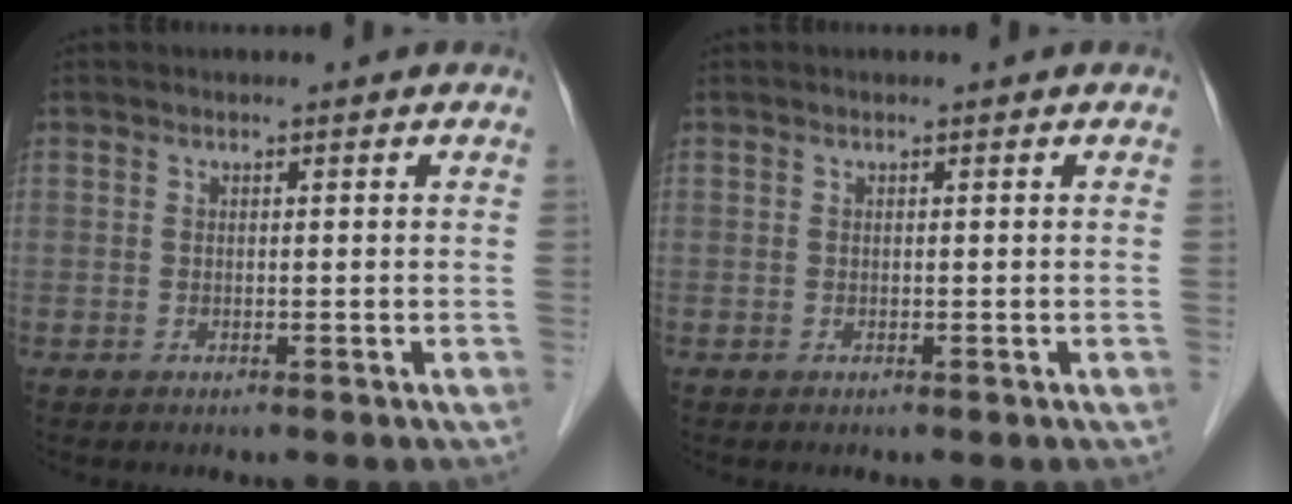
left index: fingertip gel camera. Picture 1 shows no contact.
{"total": 0.0}